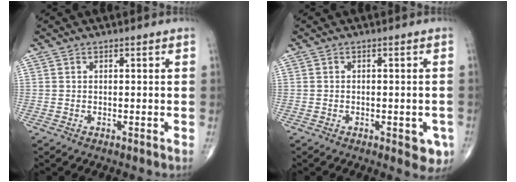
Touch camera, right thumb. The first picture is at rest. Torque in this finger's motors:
{"motor_torque": [0.59, 0.37, -0.07, 0.00, 0.17]}